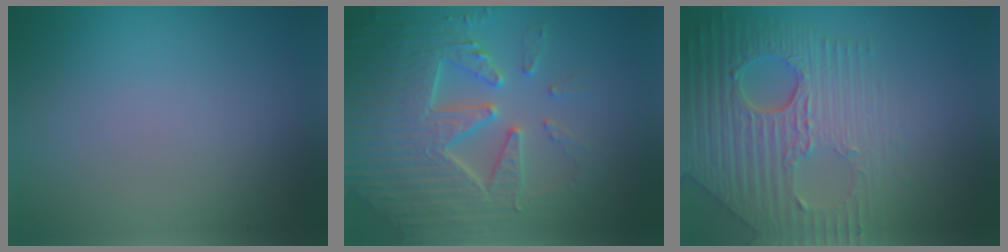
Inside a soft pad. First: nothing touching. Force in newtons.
{"total": 7.7, "press": 7.5, "slide": 1.6}
{"total": 9.0, "press": 6.1, "slide": 6.6}